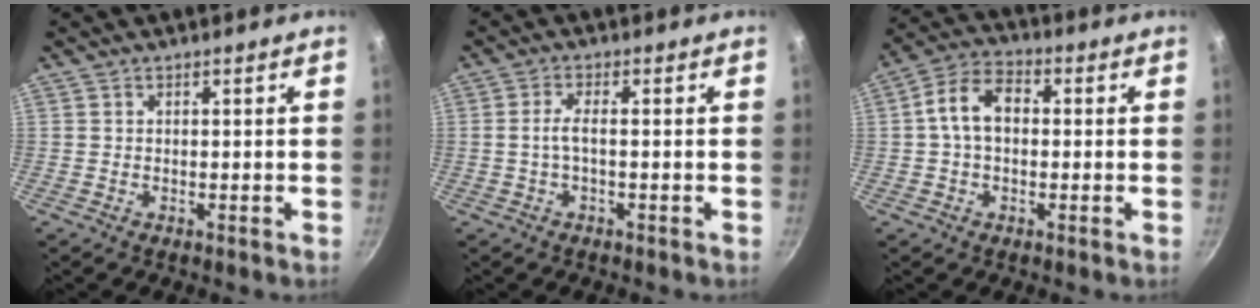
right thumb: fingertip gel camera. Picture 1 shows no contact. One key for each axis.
{"total": 2.9, "fx": -0.6, "fy": 0.8, "fz": 2.7, "tx": -0.065, "ty": 0.012, "tz": -0.013}
{"total": 8.7, "fx": 0.5, "fy": 5.8, "fz": 6.4, "tx": -0.103, "ty": 0.026, "tz": -0.005}